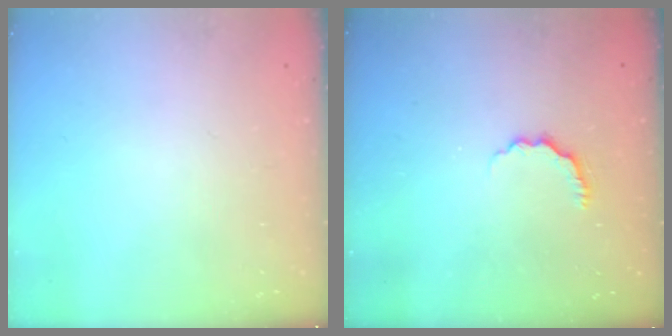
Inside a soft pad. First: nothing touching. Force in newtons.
{"total": 3.4, "press": 3.3, "slide": 0.7}